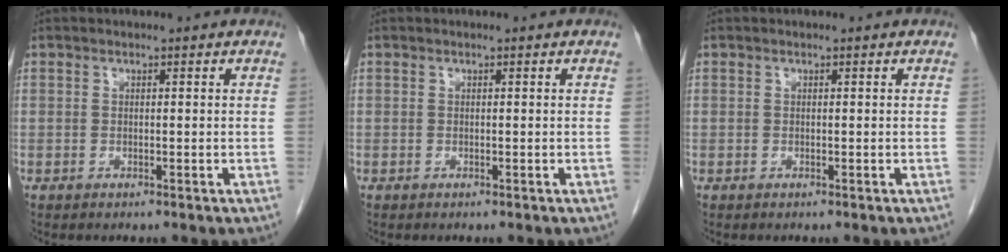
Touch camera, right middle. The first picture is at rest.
{"total": 0.0}
{"total": 0.0}